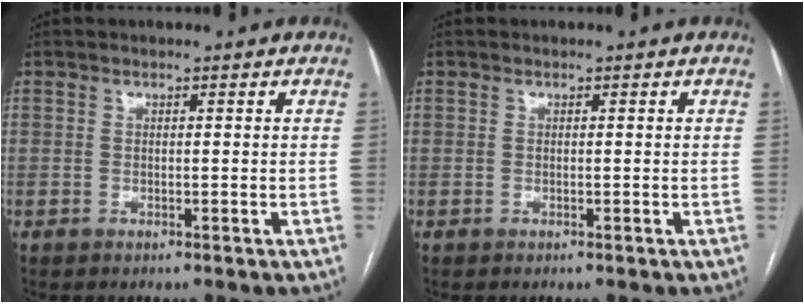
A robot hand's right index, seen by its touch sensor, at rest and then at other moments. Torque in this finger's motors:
{"motor_torque": [-0.01, 0.01, 0.00, 0.00]}